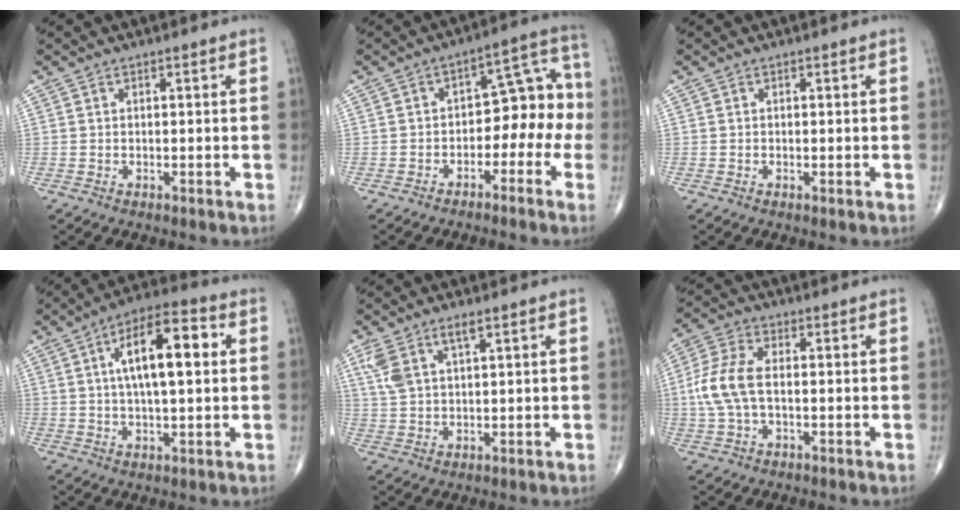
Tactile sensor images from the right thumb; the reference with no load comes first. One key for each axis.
{"total": 10.7, "fx": -3.1, "fy": 6.7, "fz": 7.8, "tx": -0.055, "ty": 0.060, "tz": -0.052}
{"total": 0.0}
{"total": 13.8, "fx": 2.7, "fy": 5.2, "fz": 12.5, "tx": -0.192, "ty": 0.018, "tz": 0.036}
{"total": 6.2, "fx": 3.2, "fy": 2.4, "fz": 4.7, "tx": -0.106, "ty": -0.002, "tz": 0.070}
{"total": 8.9, "fx": -0.2, "fy": 4.7, "fz": 7.6, "tx": -0.182, "ty": 0.021, "tz": -0.008}